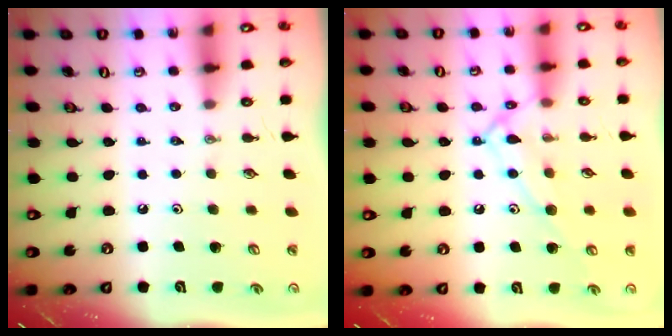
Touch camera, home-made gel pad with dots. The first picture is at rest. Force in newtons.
{"total": 12.3, "press": 12.2, "slide": 0.8}